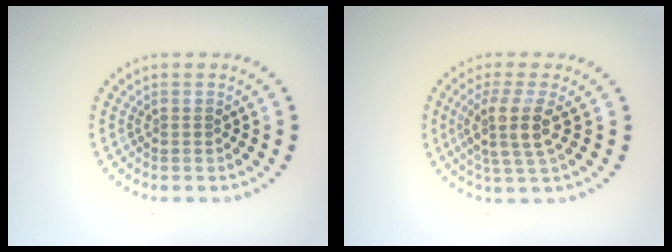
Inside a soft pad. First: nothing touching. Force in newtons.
{"total": 3.6, "press": 2.9, "slide": 2.1}